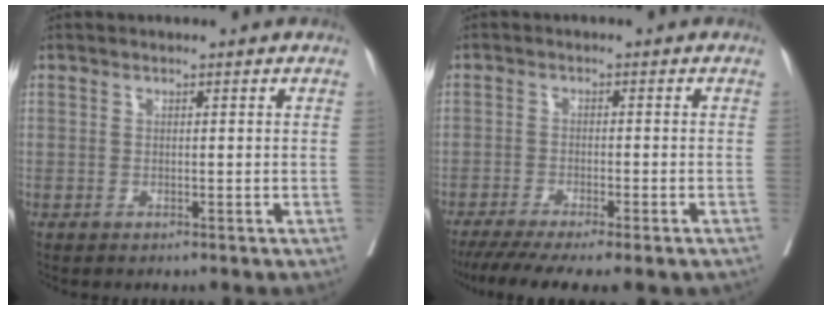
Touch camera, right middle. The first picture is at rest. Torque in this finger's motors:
{"motor_torque": [1.10, -1.04, 0.20, 0.11]}